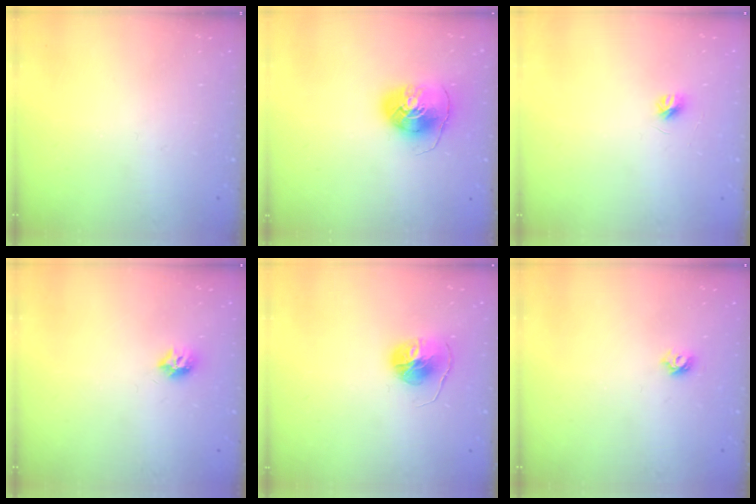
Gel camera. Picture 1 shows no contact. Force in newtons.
{"total": 8.5, "press": 8.4, "slide": 0.7}
{"total": 4.1, "press": 4.0, "slide": 0.4}
{"total": 7.5, "press": 7.4, "slide": 0.6}
{"total": 7.7, "press": 7.6, "slide": 0.6}
{"total": 5.5, "press": 5.5, "slide": 0.7}